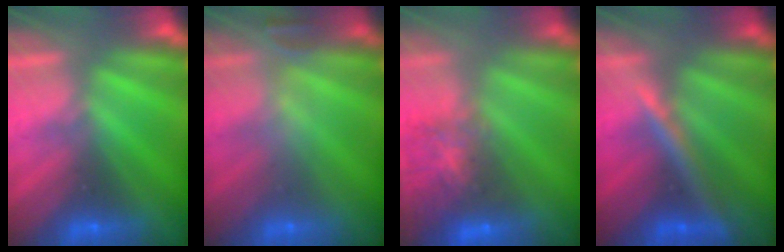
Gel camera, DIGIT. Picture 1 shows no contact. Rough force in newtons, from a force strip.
{"total": 2.4}
{"total": 10.7}
{"total": 2.4}